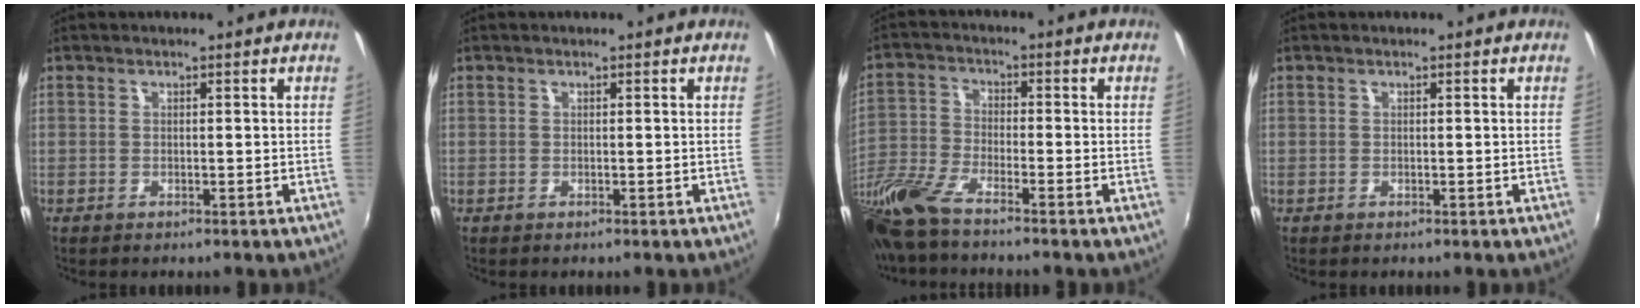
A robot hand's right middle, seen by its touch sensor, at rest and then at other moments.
{"total": 0.0}
{"total": 11.9, "force": [-9.3, 2.3, 7.1], "torque": [-0.167, -0.024, -0.194]}
{"total": 0.0}